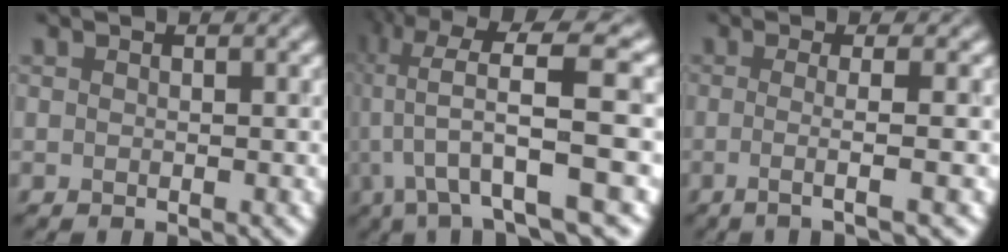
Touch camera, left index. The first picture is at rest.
{"total": 12.8, "force": [0.3, 3.5, 12.3], "torque": [-0.211, 0.037, 0.044]}
{"total": 3.1, "force": [-0.6, 0.3, 3.1], "torque": [-0.045, 0.003, -0.010]}